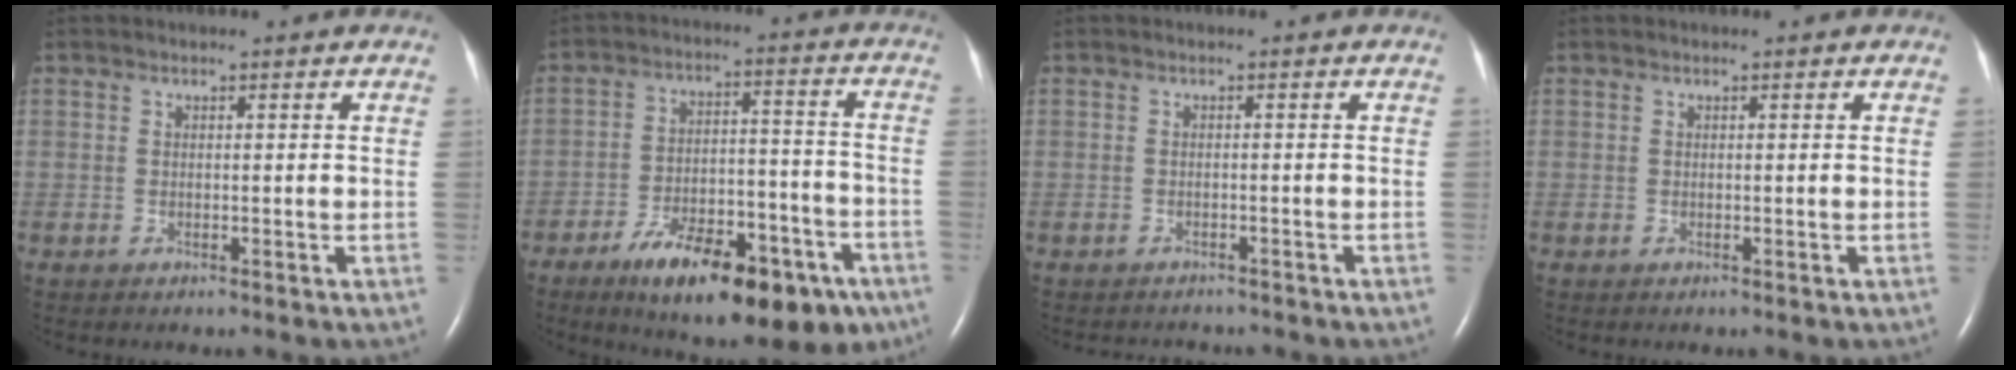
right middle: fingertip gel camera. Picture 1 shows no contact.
{"total": 18.9, "force": [-11.7, 6.9, 13.1], "torque": [-0.156, 0.020, -0.172]}
{"total": 3.2, "force": [-3.0, 1.0, 0.4], "torque": [-0.005, -0.004, -0.038]}
{"total": 0.0}